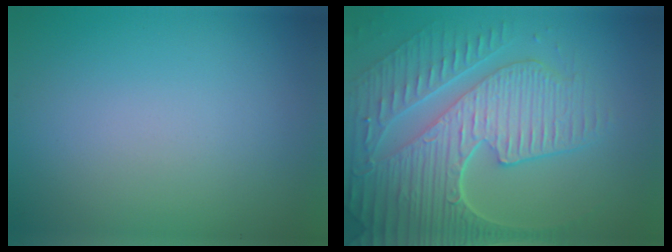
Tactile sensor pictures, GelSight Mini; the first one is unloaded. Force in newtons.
{"total": 9.3, "press": 6.3, "slide": 6.8}